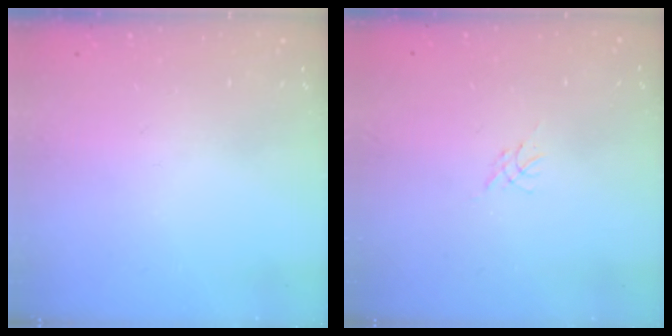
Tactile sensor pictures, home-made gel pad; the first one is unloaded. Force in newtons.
{"total": 0.0}